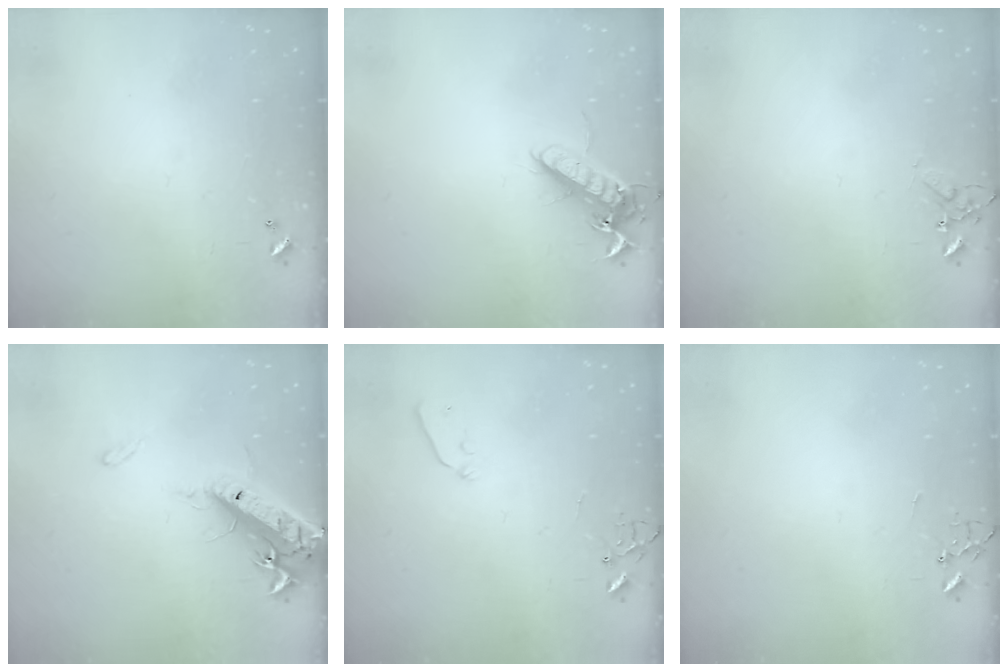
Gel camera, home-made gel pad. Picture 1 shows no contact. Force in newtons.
{"total": 13.5, "press": 13.5, "slide": 1.2}
{"total": 4.7, "press": 4.6, "slide": 0.6}
{"total": 16.2, "press": 15.7, "slide": 3.6}
{"total": 4.0, "press": 4.0, "slide": 0.4}
{"total": 0.0}